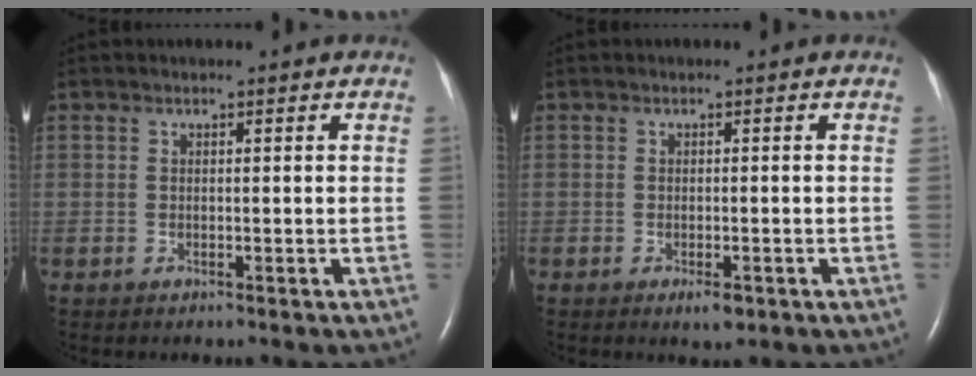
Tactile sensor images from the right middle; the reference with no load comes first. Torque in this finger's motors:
{"motor_torque": [0.55, -0.24, 0.05, 0.02]}